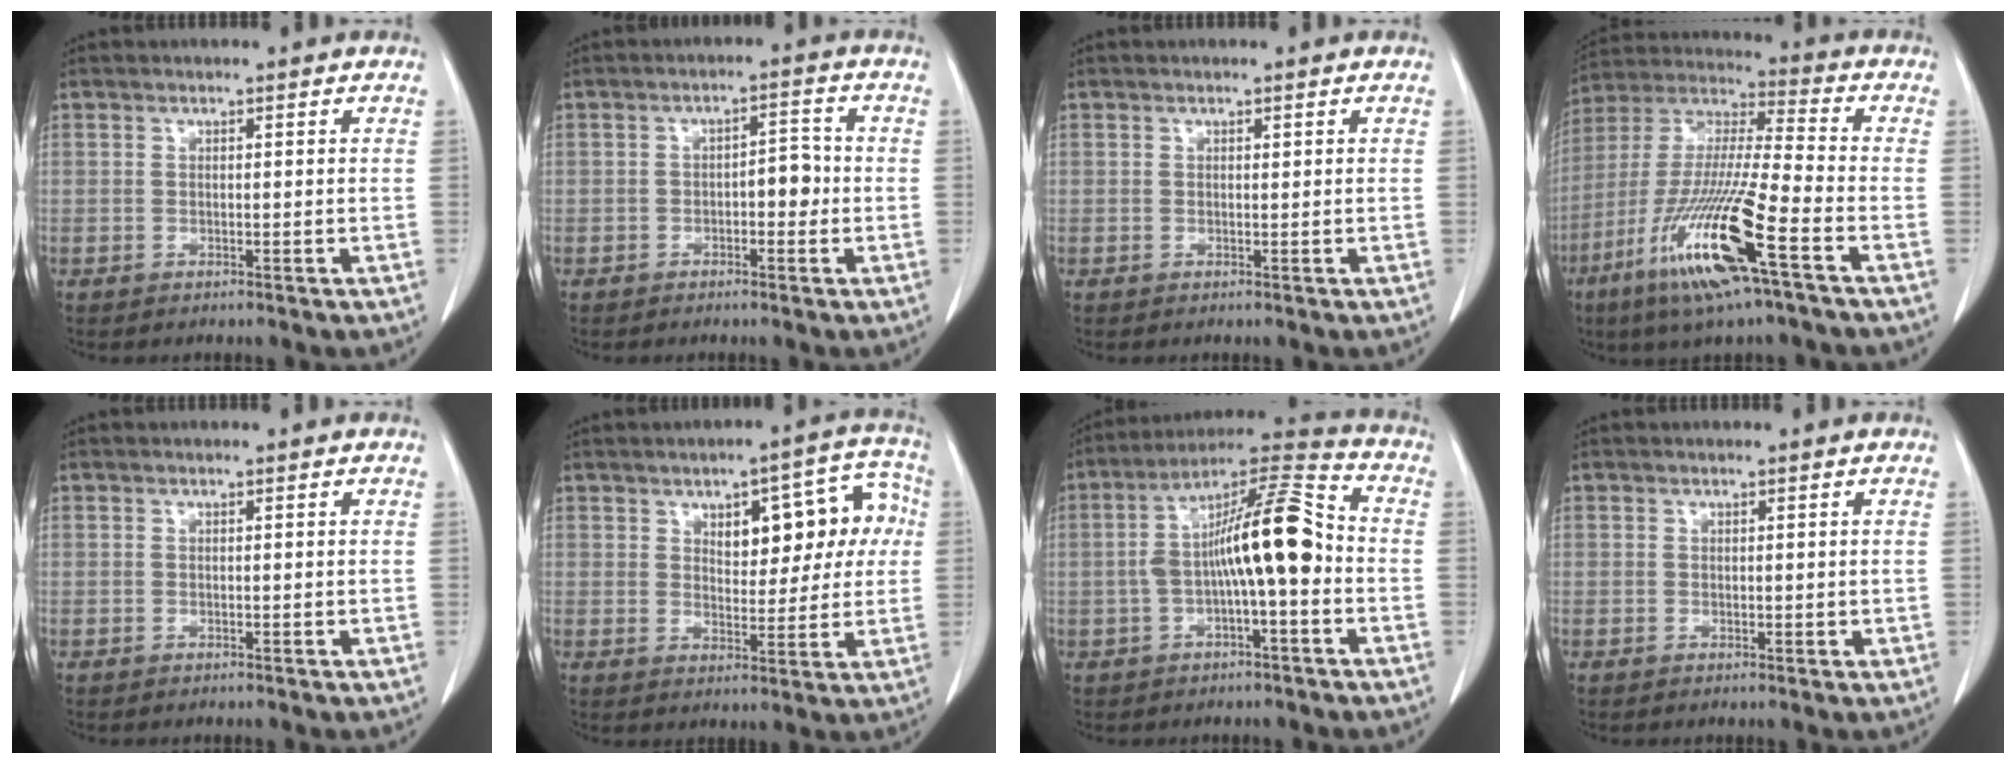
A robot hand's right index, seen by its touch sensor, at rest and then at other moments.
{"total": 3.7, "force": [-0.8, 1.7, 3.2], "torque": [-0.041, 0.012, -0.012]}
{"total": 0.0}
{"total": 18.5, "force": [-8.6, 0.7, 16.4], "torque": [-0.356, -0.039, -0.169]}
{"total": 0.0}
{"total": 10.7, "force": [2.7, 4.9, 9.2], "torque": [-0.102, 0.034, 0.037]}
{"total": 13.4, "force": [-1.1, 2.5, 13.1], "torque": [-0.226, 0.037, -0.019]}
{"total": 0.8, "force": [0.2, 0.5, 0.6], "torque": [-0.008, -0.002, 0.004]}